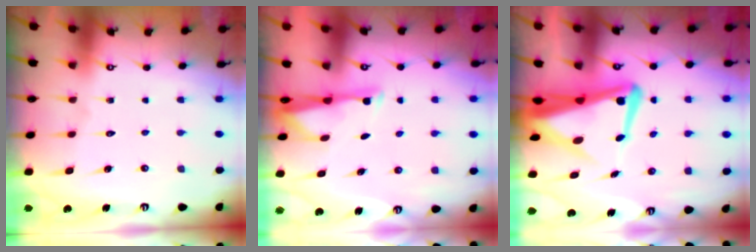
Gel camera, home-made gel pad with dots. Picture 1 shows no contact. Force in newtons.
{"total": 3.1, "press": 3.0, "slide": 0.6}
{"total": 9.2, "press": 9.0, "slide": 2.0}